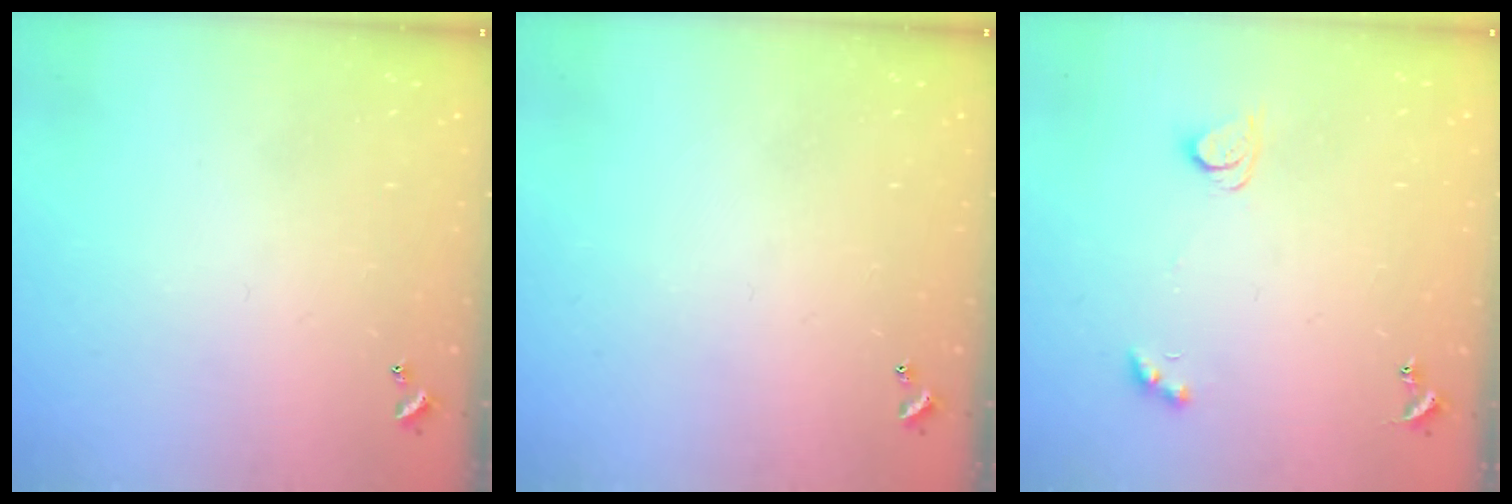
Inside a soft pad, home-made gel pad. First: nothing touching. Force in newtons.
{"total": 0.0}
{"total": 3.1, "press": 2.9, "slide": 1.1}